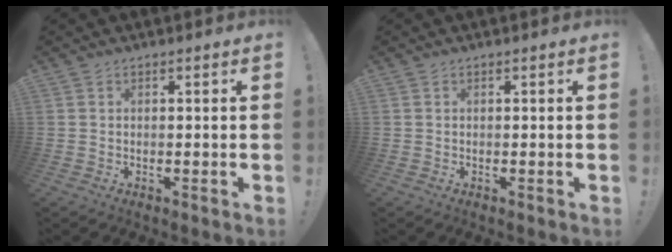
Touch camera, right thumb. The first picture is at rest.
{"total": 0.0}